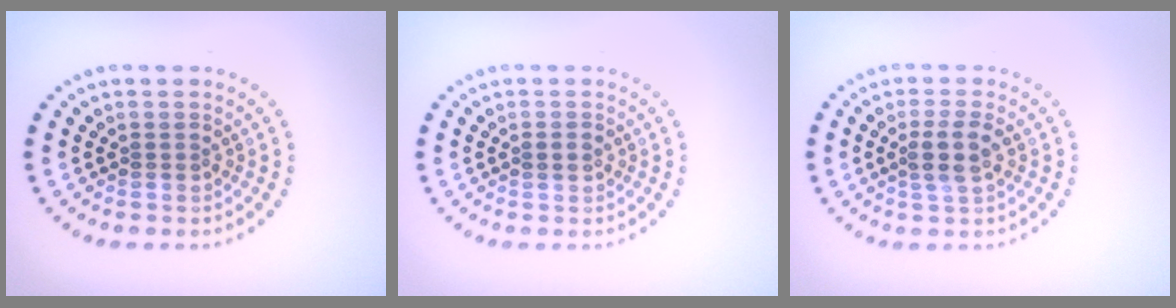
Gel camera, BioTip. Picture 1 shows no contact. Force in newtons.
{"total": 1.3, "press": 1.3, "slide": 0.2}
{"total": 2.4, "press": 2.2, "slide": 1.0}